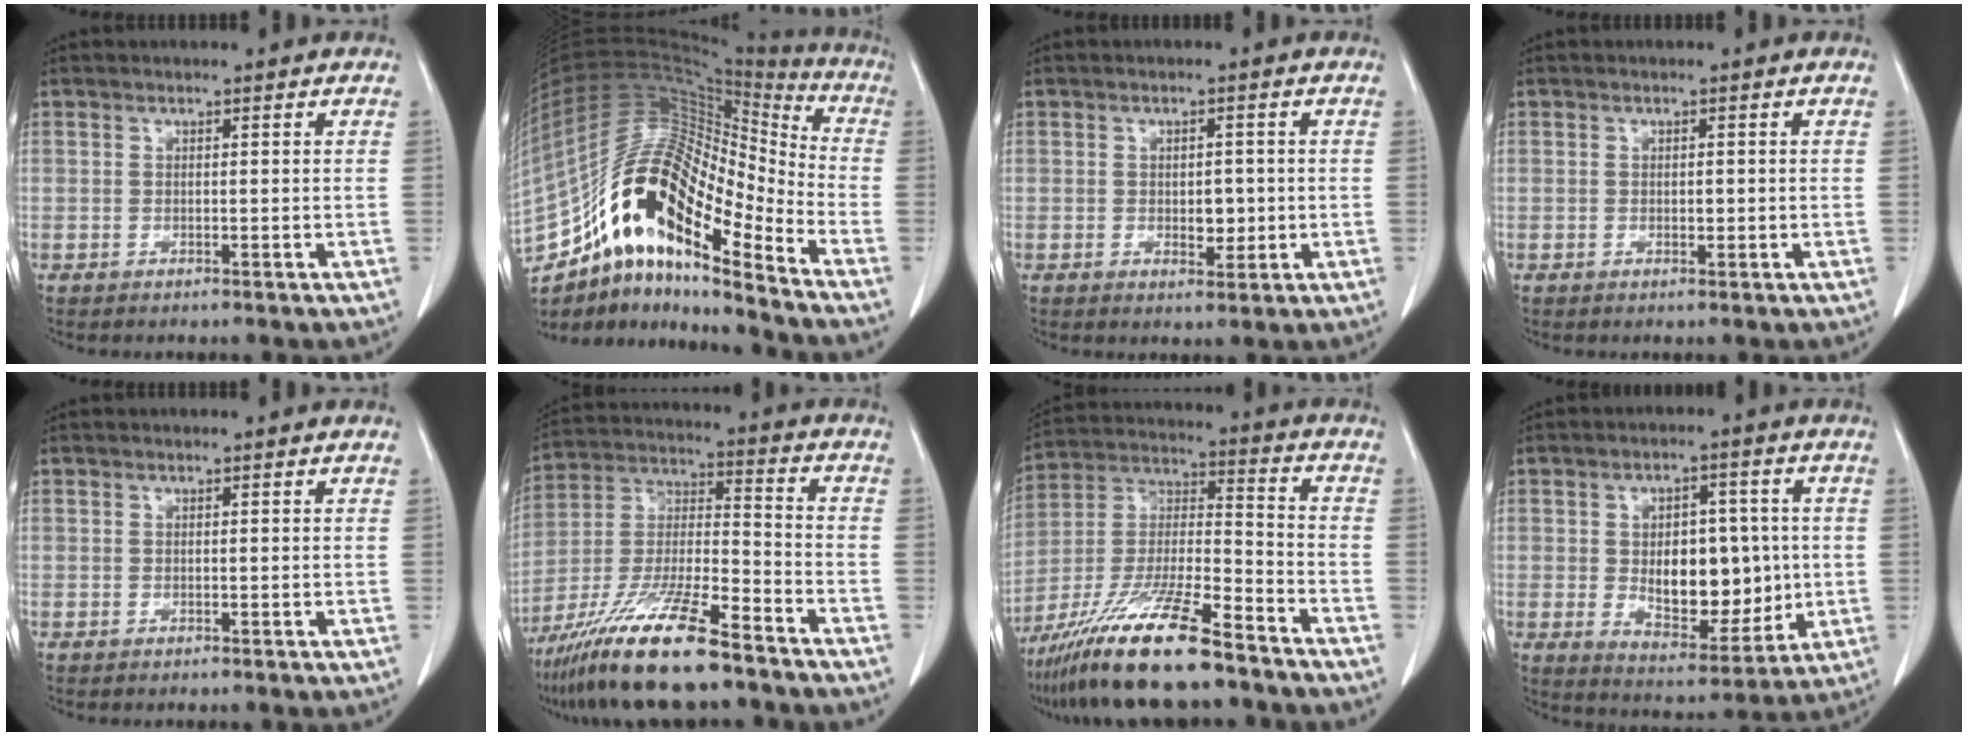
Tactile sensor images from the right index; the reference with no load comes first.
{"total": 23.5, "force": [-14.8, 6.4, 17.1], "torque": [-0.348, 0.030, -0.260]}
{"total": 3.2, "force": [-0.3, 1.9, 2.6], "torque": [-0.032, 0.002, 0.004]}
{"total": 1.1, "force": [0.0, 0.6, 0.9], "torque": [-0.011, 0.001, 0.003]}
{"total": 0.0}
{"total": 17.9, "force": [-13.1, 2.0, 12.0], "torque": [-0.260, -0.030, -0.243]}
{"total": 19.1, "force": [-14.3, 2.0, 12.5], "torque": [-0.273, -0.030, -0.262]}
{"total": 12.8, "force": [-0.1, 7.0, 10.7], "torque": [-0.162, 0.007, 0.016]}